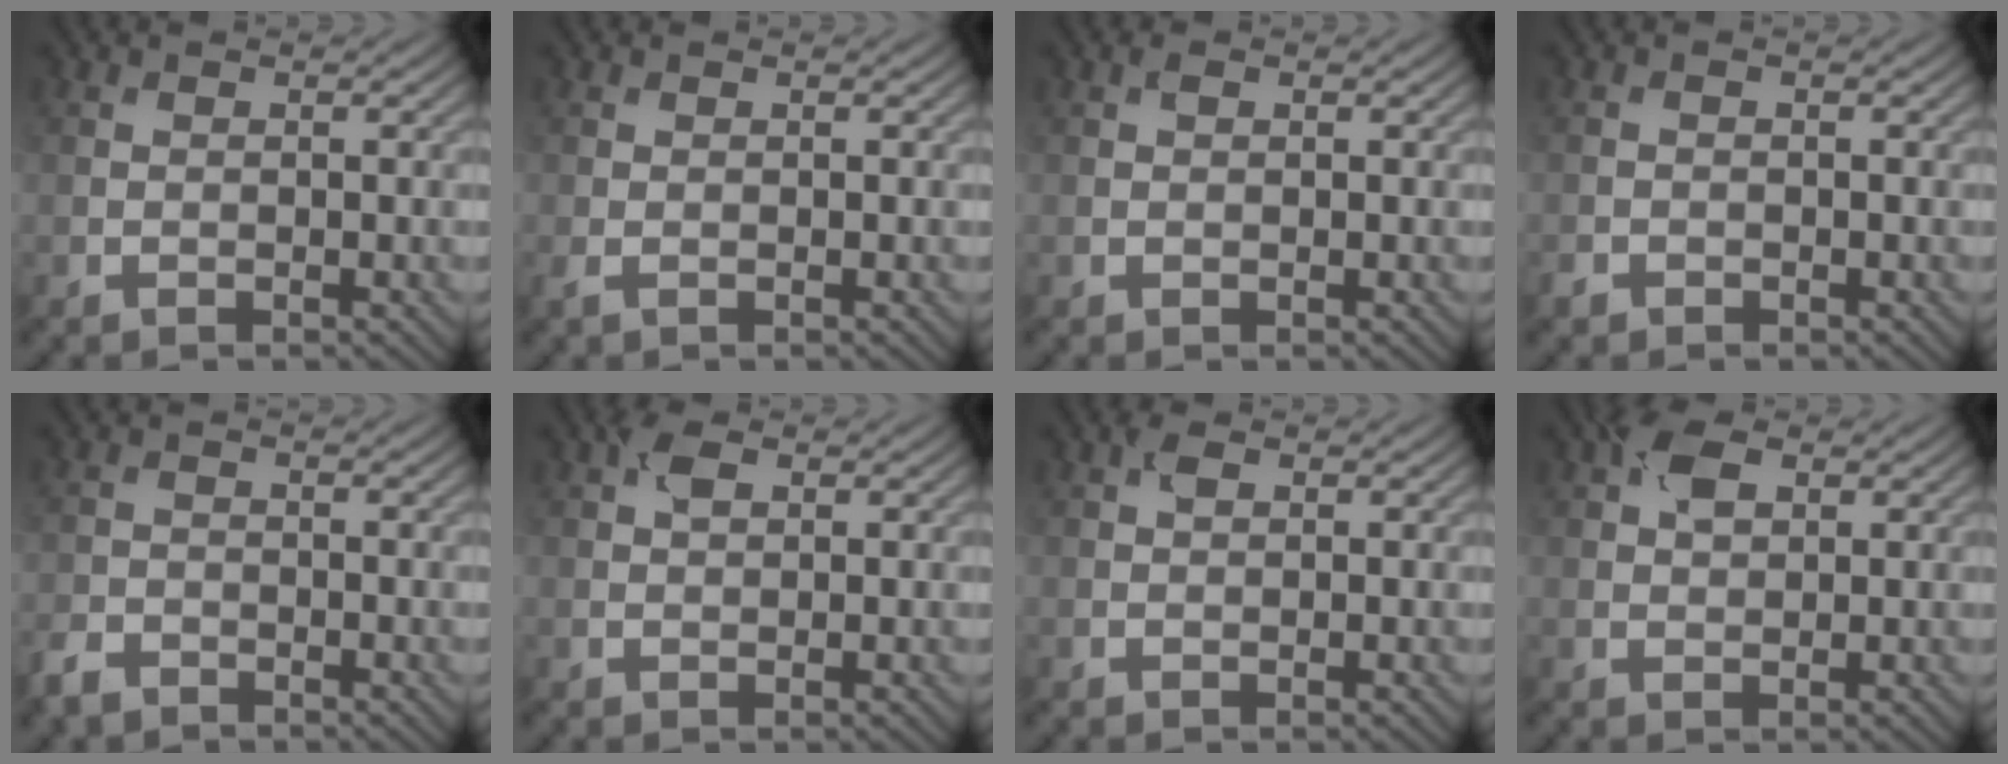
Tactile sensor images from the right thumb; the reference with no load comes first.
{"total": 1.0, "force": [-0.3, 0.4, 0.8], "torque": [-0.028, -0.004, -0.006]}
{"total": 0.7, "force": [0.3, 0.4, 0.4], "torque": [-0.008, 0.001, 0.006]}
{"total": 0.8, "force": [-0.7, 0.4, 0.1], "torque": [-0.004, -0.003, -0.014]}
{"total": 2.5, "force": [-2.1, 1.1, 0.8], "torque": [-0.022, -0.006, -0.050]}
{"total": 2.2, "force": [1.0, 1.3, 1.5], "torque": [-0.033, 0.006, 0.014]}
{"total": 1.3, "force": [0.6, 0.8, 0.9], "torque": [-0.018, 0.004, 0.010]}
{"total": 3.7, "force": [1.6, 2.2, 2.5], "torque": [-0.055, 0.008, 0.025]}